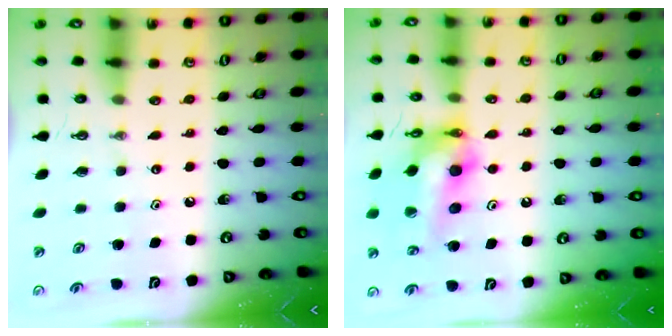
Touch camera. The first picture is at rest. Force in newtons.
{"total": 16.8, "press": 16.7, "slide": 1.9}